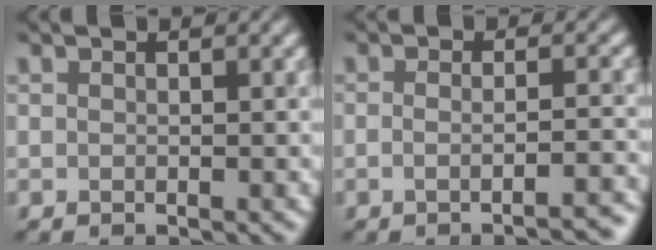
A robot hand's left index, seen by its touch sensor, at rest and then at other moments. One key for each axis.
{"total": 4.7, "fx": -2.4, "fy": 1.5, "fz": 3.7, "tx": -0.016, "ty": 0.005, "tz": -0.018}